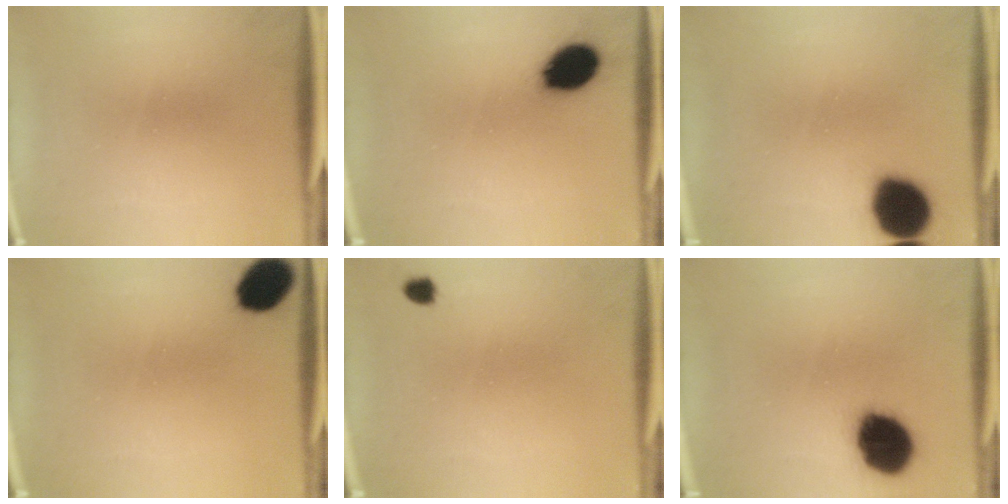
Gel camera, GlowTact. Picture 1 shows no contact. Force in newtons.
{"total": 12.2}
{"total": 13.7}
{"total": 9.8}
{"total": 1.4}
{"total": 11.9}